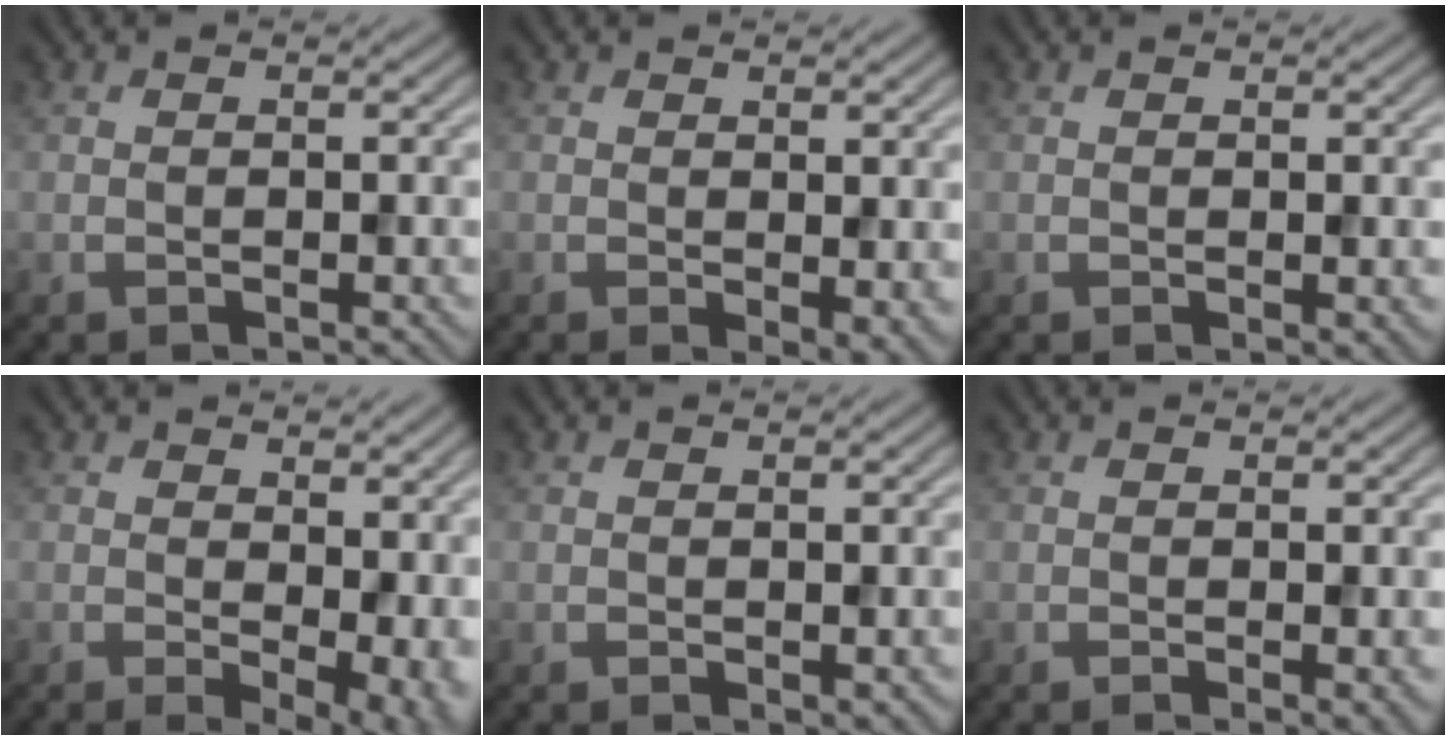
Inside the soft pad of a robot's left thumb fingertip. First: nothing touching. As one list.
[{"total": 3.4, "force": [-0.3, 1.5, 3.0], "torque": [-0.043, -0.010, -0.001]}, {"total": 0.9, "force": [0.2, 0.4, 0.8], "torque": [-0.009, -0.003, 0.004]}, {"total": 8.2, "force": [0.7, 4.3, 6.9], "torque": [-0.102, -0.015, 0.027]}, {"total": 1.4, "force": [-0.3, 0.7, 1.2], "torque": [-0.017, -0.008, -0.001]}, {"total": 1.8, "force": [-0.3, 0.3, 1.8], "torque": [-0.024, -0.008, -0.005]}]